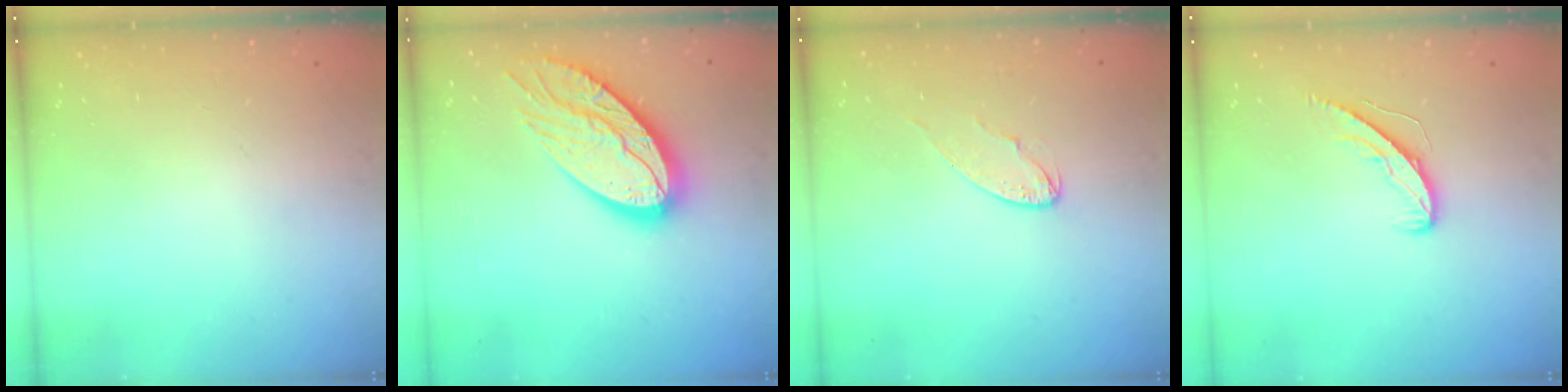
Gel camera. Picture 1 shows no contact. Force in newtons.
{"total": 20.1, "press": 20.0, "slide": 1.6}
{"total": 6.4, "press": 6.4, "slide": 0.4}
{"total": 5.8, "press": 5.7, "slide": 0.5}